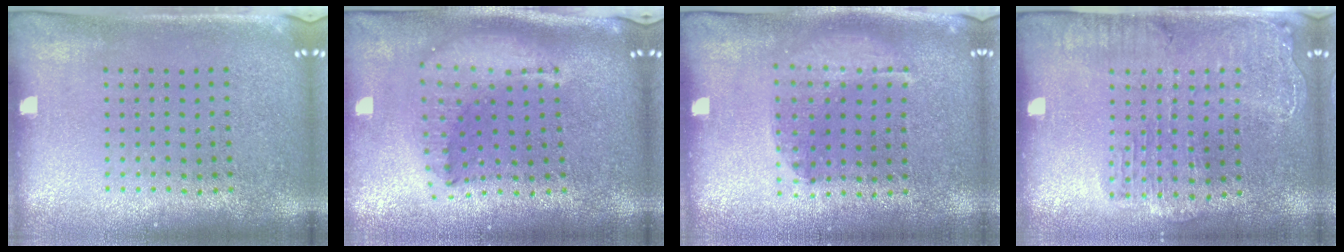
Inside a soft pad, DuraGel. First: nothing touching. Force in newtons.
{"total": 2.2, "press": 1.7, "slide": 1.4}
{"total": 1.1, "press": 1.1, "slide": 0.2}
{"total": 1.7, "press": 1.6, "slide": 0.6}